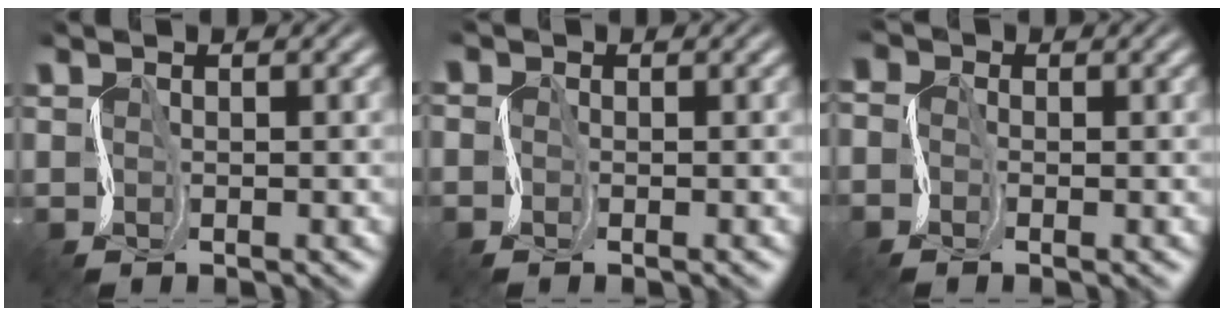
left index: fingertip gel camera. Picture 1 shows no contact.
{"total": 2.5, "force": [-0.2, 2.1, 1.4], "torque": [-0.007, 0.012, -0.029]}
{"total": 3.3, "force": [-0.3, 2.7, 1.7], "torque": [-0.045, 0.014, -0.034]}